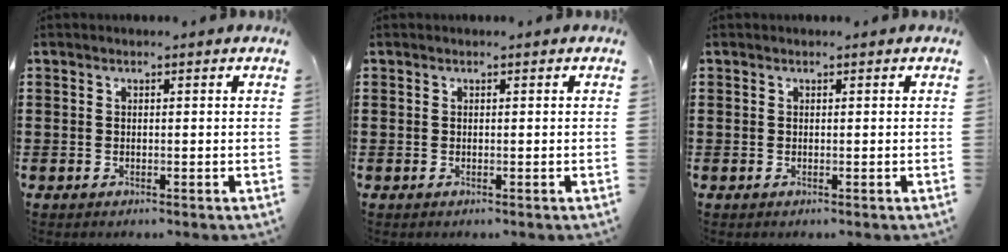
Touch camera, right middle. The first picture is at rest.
{"total": 0.0}
{"total": 0.0}